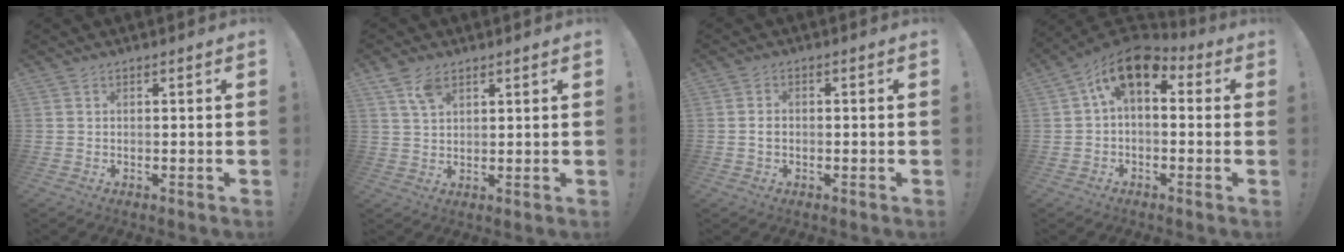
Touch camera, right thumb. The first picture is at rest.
{"total": 5.7, "force": [3.5, 3.0, 3.4], "torque": [-0.058, -0.012, 0.065]}
{"total": 1.9, "force": [-0.5, 1.4, 1.1], "torque": [-0.014, 0.006, -0.011]}
{"total": 11.0, "force": [5.2, 5.6, 7.9], "torque": [-0.140, -0.024, 0.096]}